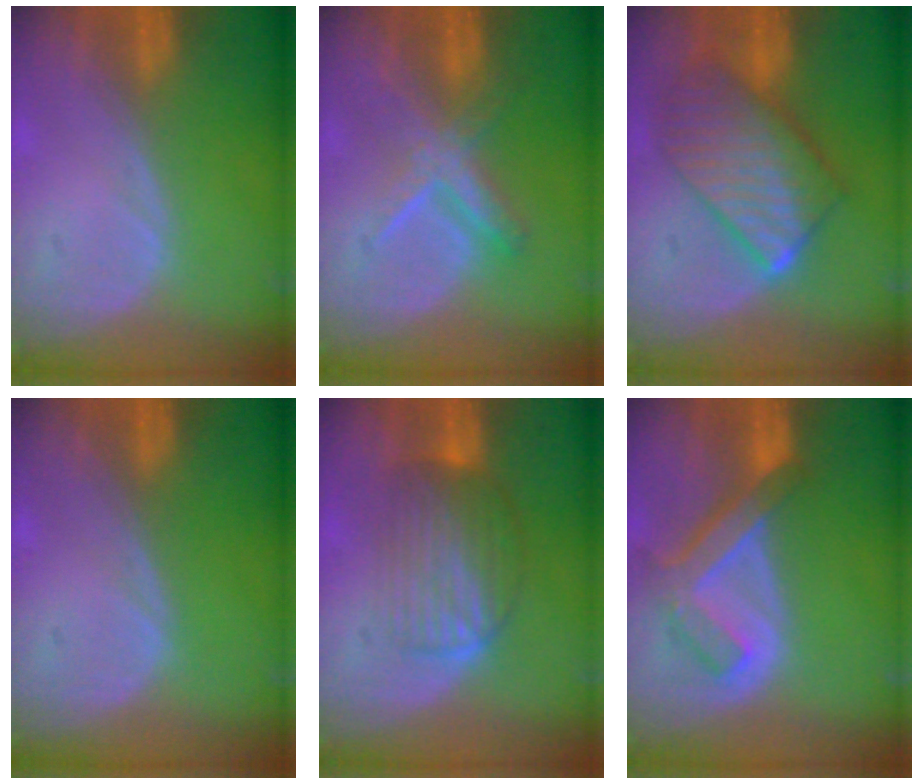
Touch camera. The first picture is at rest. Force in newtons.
{"total": 5.5, "press": 5.3, "slide": 1.7}
{"total": 10.1, "press": 10.1, "slide": 0.7}
{"total": 0.0}
{"total": 6.6, "press": 6.3, "slide": 1.9}
{"total": 7.5, "press": 6.5, "slide": 3.7}